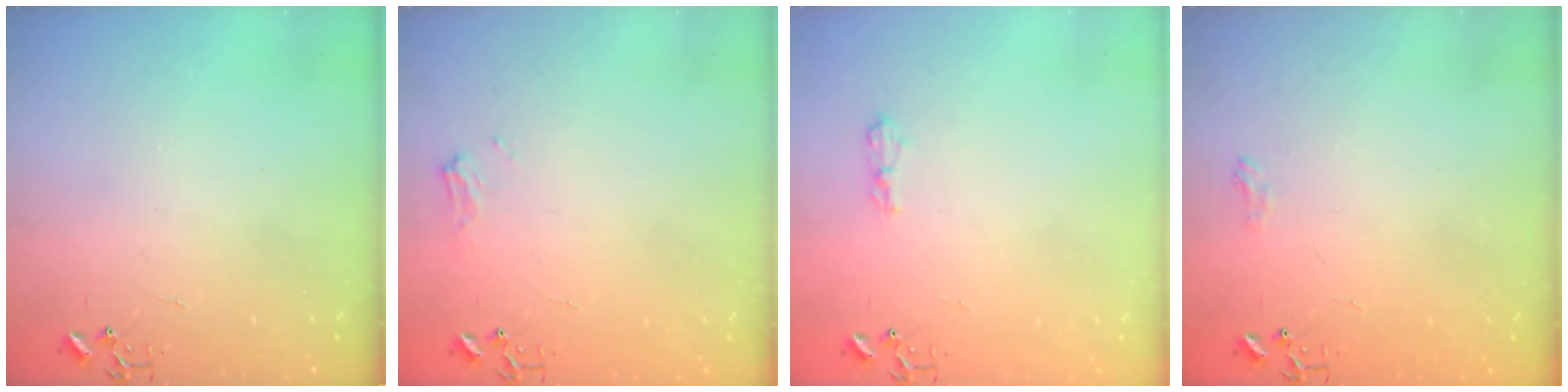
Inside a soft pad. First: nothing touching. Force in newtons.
{"total": 6.7, "press": 6.7, "slide": 0.7}
{"total": 5.4, "press": 5.4, "slide": 0.7}
{"total": 6.3, "press": 6.3, "slide": 0.8}